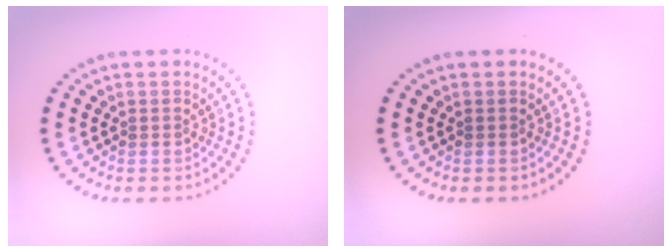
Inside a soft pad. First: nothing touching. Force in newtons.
{"total": 0.0}